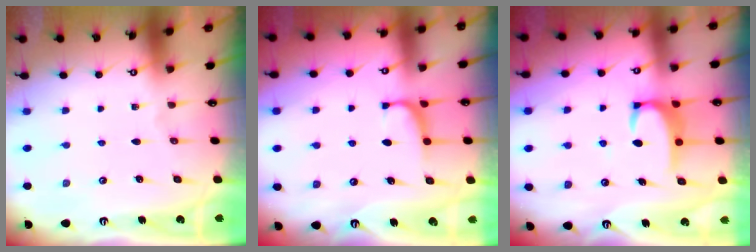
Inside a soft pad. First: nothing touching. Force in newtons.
{"total": 0.8, "press": 0.6, "slide": 0.5}
{"total": 3.4, "press": 3.4, "slide": 0.3}